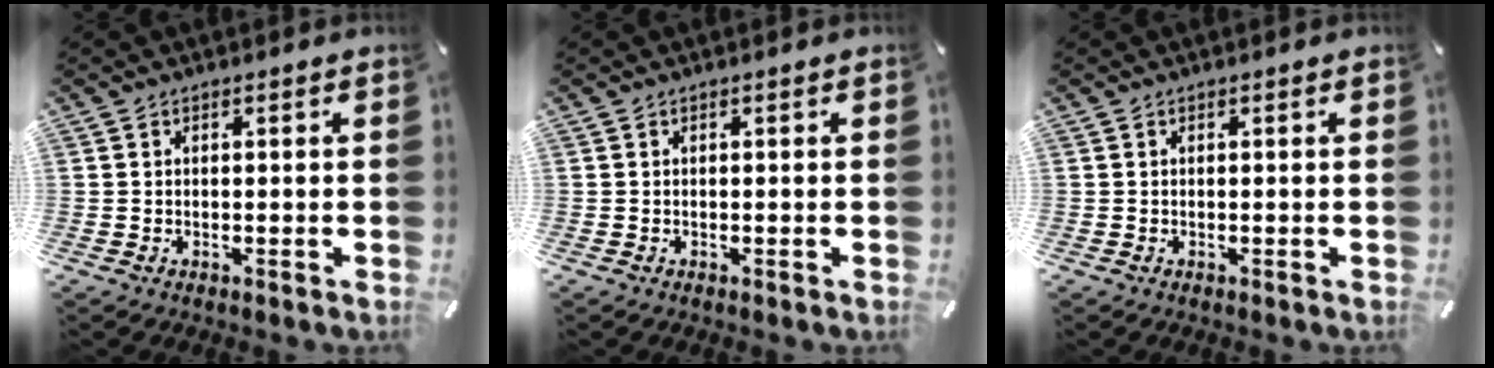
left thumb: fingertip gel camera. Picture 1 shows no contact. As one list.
[{"total": 0.0}, {"total": 0.0}]